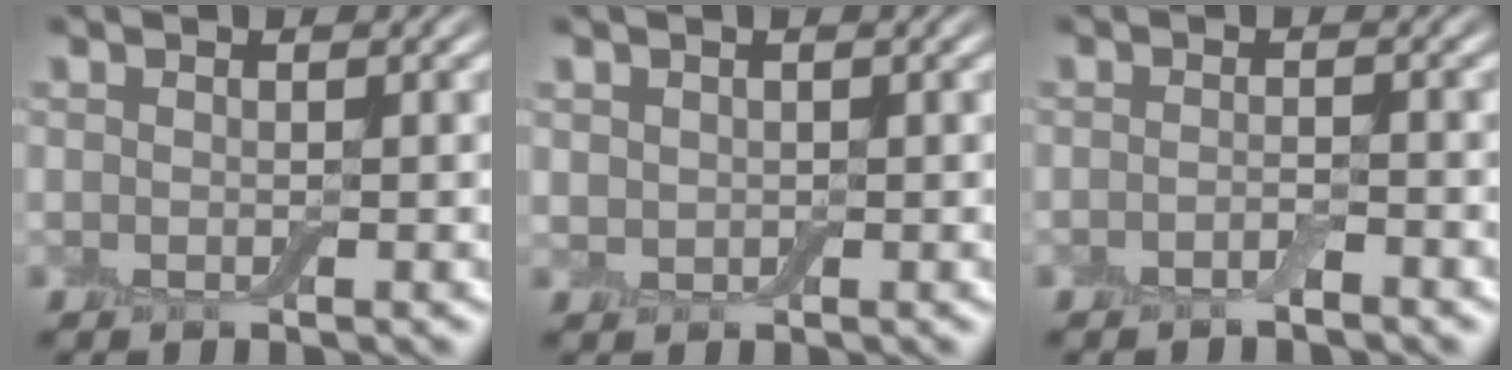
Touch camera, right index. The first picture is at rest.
{"total": 1.0, "force": [0.4, 0.9, 0.0], "torque": [0.004, 0.003, 0.003]}
{"total": 1.0, "force": [-0.8, 0.2, 0.6], "torque": [-0.015, 0.002, -0.017]}